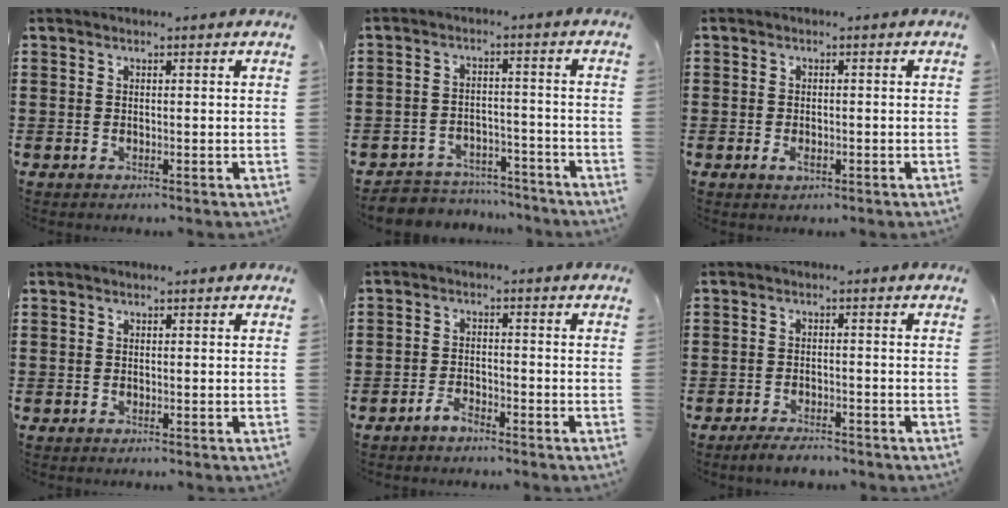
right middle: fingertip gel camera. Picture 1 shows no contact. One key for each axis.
{"total": 4.9, "fx": -4.8, "fy": 1.1, "fz": 0.0, "tx": -0.011, "ty": 0.007, "tz": -0.101}
{"total": 1.6, "fx": -0.8, "fy": 1.1, "fz": 0.8, "tx": -0.018, "ty": 0.001, "tz": -0.016}
{"total": 0.6, "fx": -0.4, "fy": 0.5, "fz": 0.0, "tx": 0.000, "ty": 0.004, "tz": -0.008}
{"total": 3.0, "fx": -2.7, "fy": 1.1, "fz": 0.8, "tx": -0.018, "ty": 0.006, "tz": -0.054}
{"total": 3.1, "fx": -3.0, "fy": 0.6, "fz": 0.7, "tx": -0.014, "ty": 0.004, "tz": -0.060}